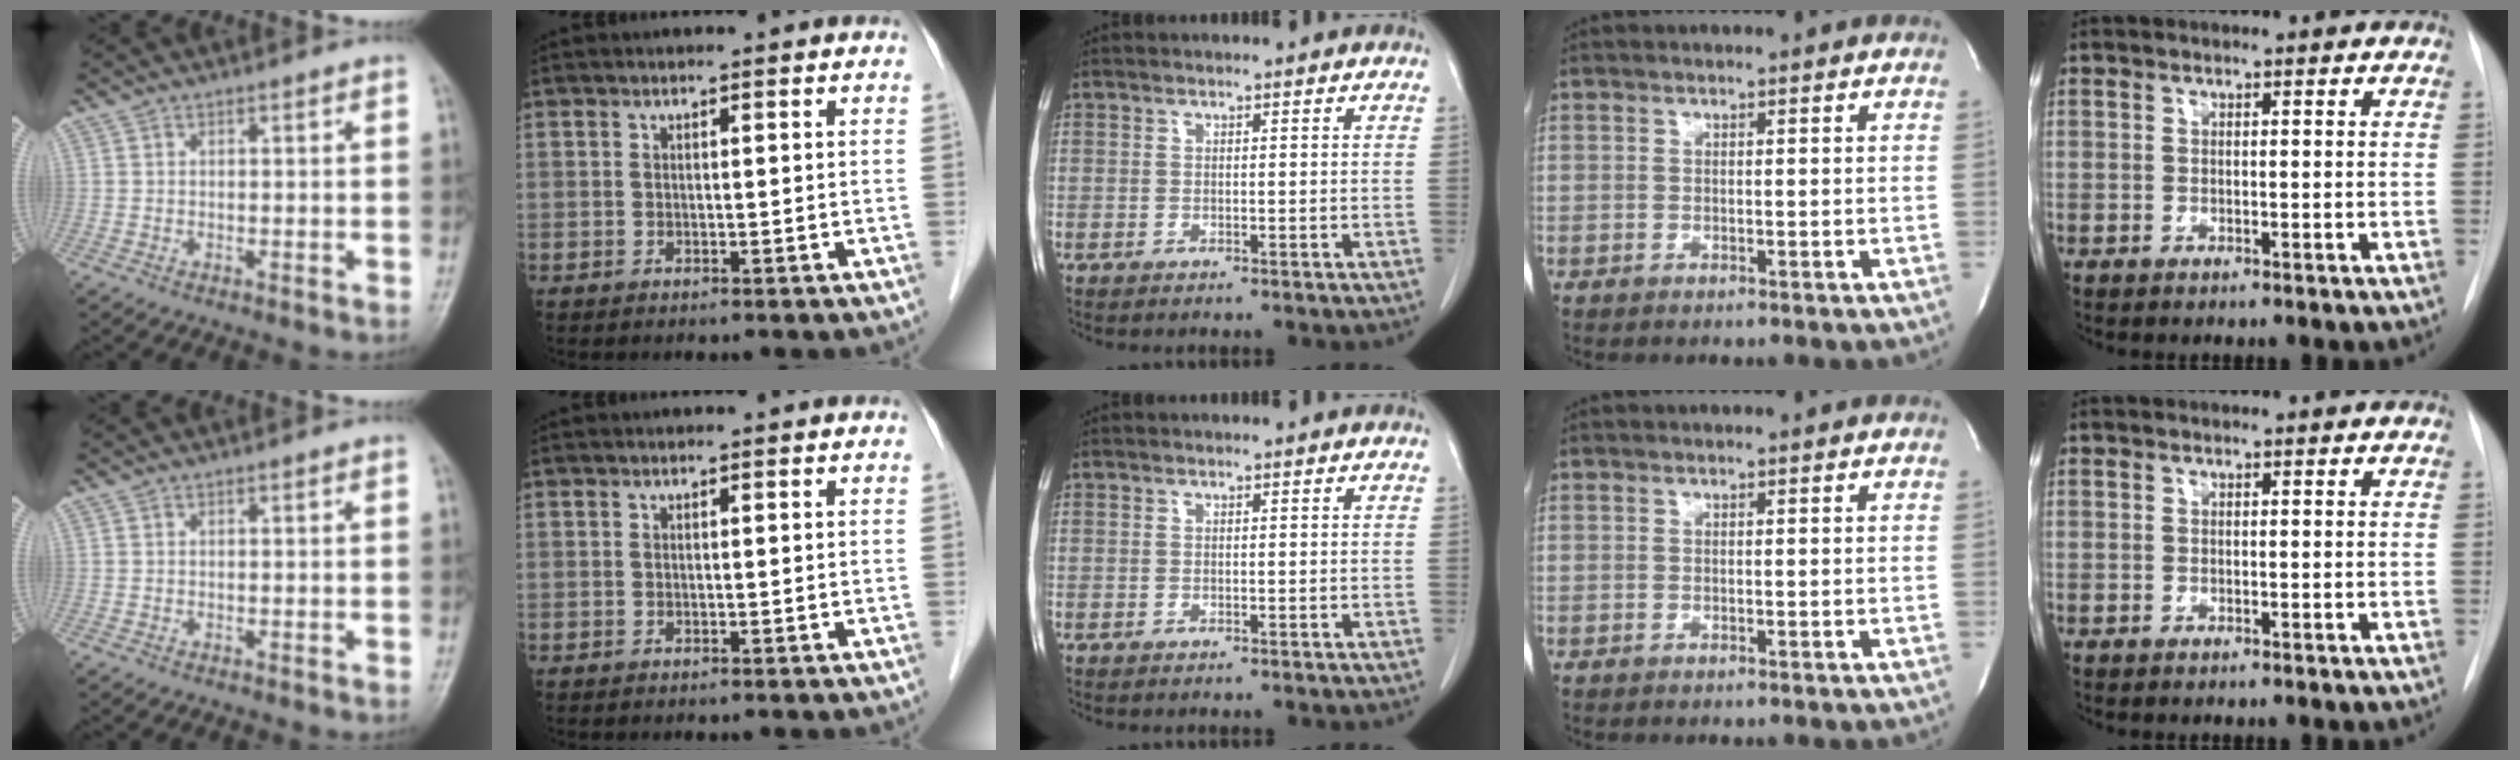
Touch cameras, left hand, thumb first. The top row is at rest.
{}